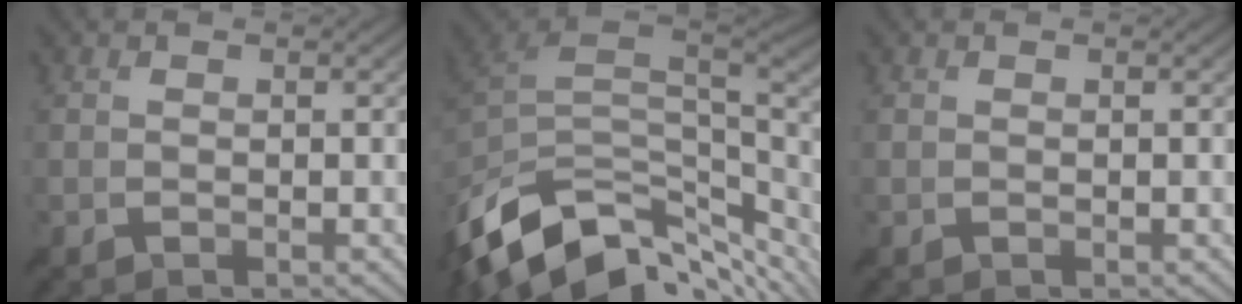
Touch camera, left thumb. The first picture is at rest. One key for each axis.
{"total": 12.6, "fx": -6.2, "fy": 7.2, "fz": 8.3, "tx": -0.189, "ty": -0.026, "tz": -0.098}
{"total": 0.0}